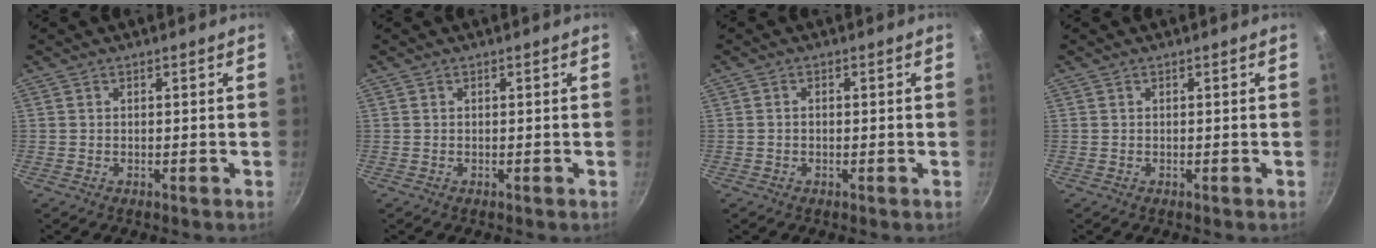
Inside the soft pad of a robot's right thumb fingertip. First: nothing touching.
{"total": 0.0}
{"total": 0.9, "force": [-0.2, 0.7, 0.5], "torque": [-0.010, 0.004, -0.003]}
{"total": 0.0}